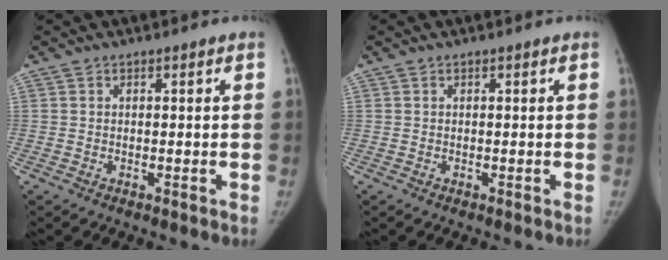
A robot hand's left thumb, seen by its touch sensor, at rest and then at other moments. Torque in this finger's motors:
{"motor_torque": [0.04, -0.04, -0.04, -0.33, 0.04]}